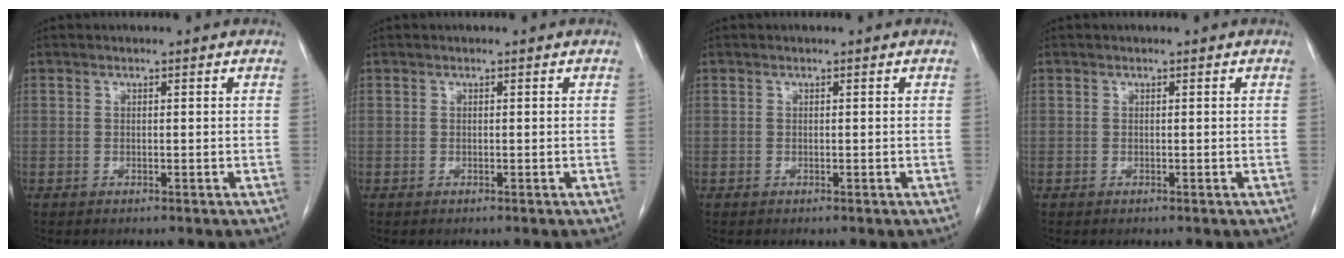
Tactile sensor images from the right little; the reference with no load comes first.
{"total": 0.0}
{"total": 0.0}
{"total": 0.0}